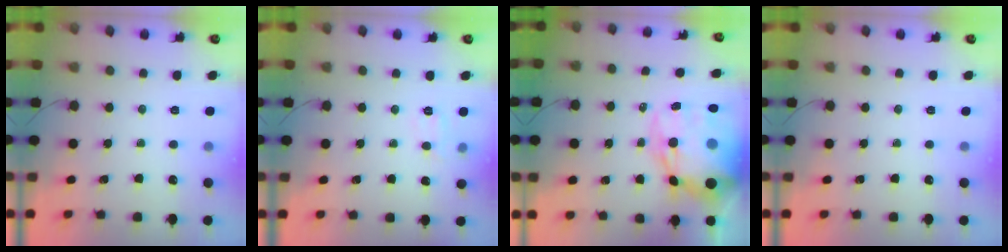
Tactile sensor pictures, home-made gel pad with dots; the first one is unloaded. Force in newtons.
{"total": 7.1, "press": 6.9, "slide": 1.7}
{"total": 23.1, "press": 22.6, "slide": 4.8}
{"total": 0.0}